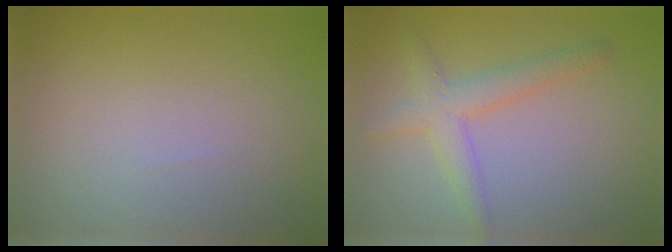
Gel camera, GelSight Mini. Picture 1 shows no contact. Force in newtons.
{"total": 3.1, "press": 3.1, "slide": 0.1}